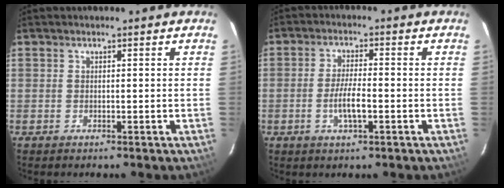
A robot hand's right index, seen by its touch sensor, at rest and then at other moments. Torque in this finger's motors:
{"motor_torque": [0.26, -0.07, 0.17, 0.06]}